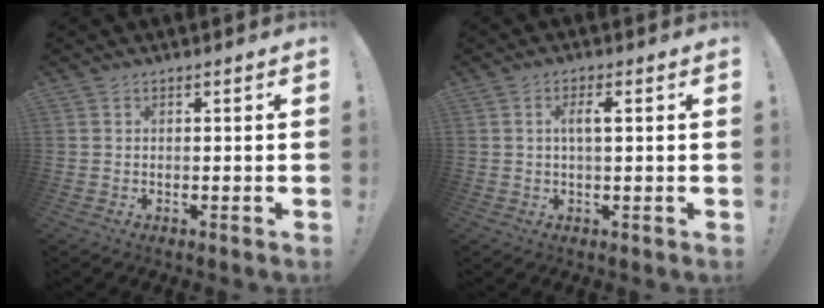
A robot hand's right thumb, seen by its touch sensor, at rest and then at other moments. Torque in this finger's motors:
{"motor_torque": [0.03, 0.02, 0.68, -0.18, 0.00]}